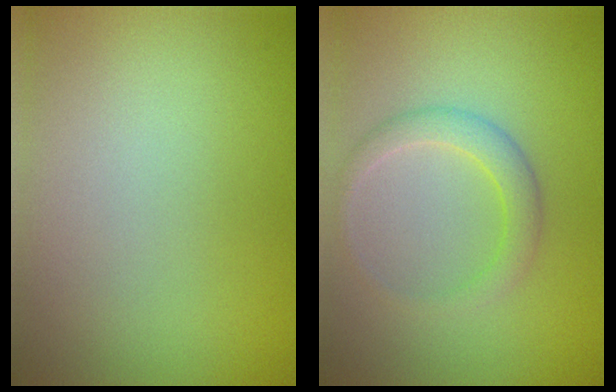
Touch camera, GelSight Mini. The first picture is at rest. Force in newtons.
{"total": 2.2, "press": 2.2, "slide": 0.1}